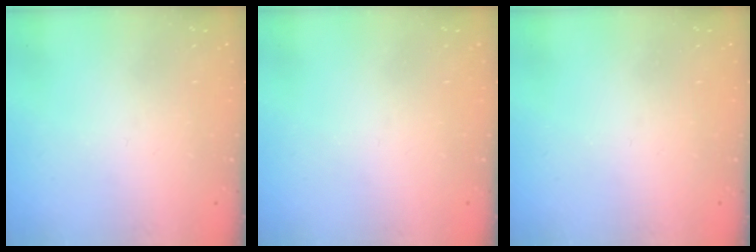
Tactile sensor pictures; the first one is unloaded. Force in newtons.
{"total": 0.0}
{"total": 0.0}